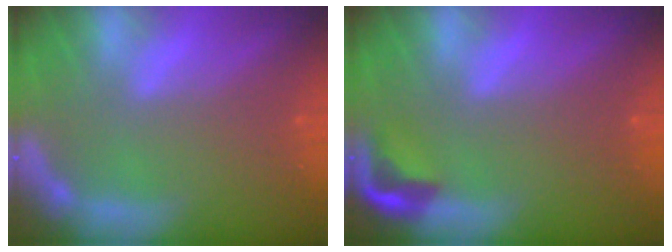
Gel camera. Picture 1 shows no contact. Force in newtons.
{"total": 2.9}